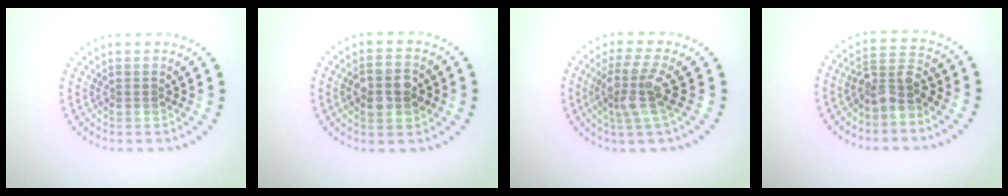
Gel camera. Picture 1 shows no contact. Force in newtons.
{"total": 3.8, "press": 3.8, "slide": 0.1}
{"total": 3.7, "press": 2.9, "slide": 2.3}
{"total": 3.6, "press": 3.2, "slide": 1.5}